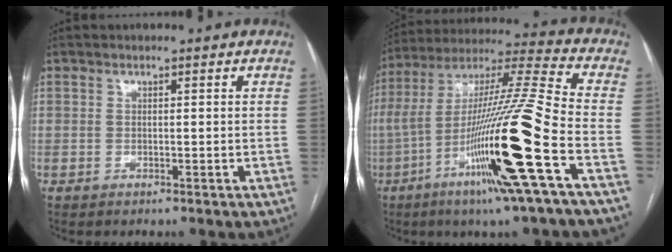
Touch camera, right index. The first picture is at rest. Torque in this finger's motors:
{"motor_torque": [2.14, 0.00, 1.05, 0.21]}